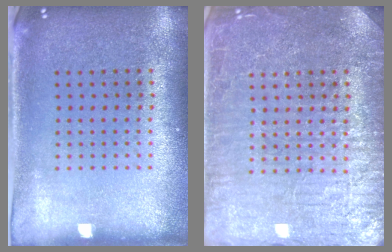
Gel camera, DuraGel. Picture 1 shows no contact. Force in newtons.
{"total": 7.1, "press": 7.1, "slide": 1.1}